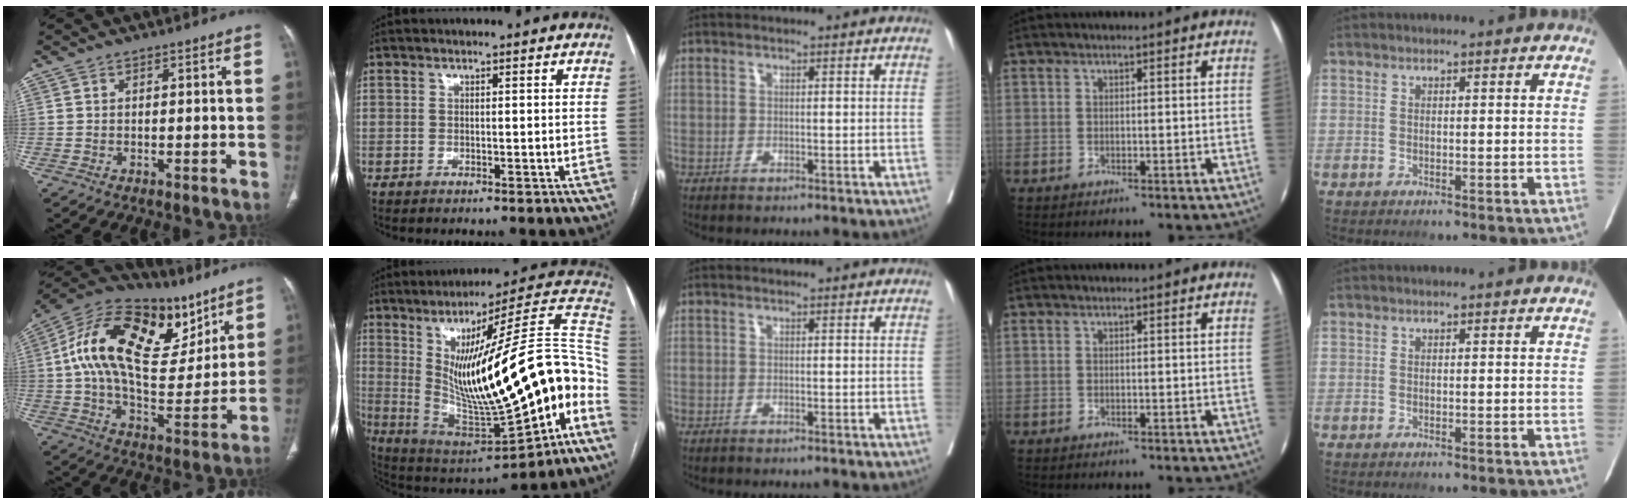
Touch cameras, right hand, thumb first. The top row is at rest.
{"thumb": {"total": 26.6, "force": [10.9, 14.2, 19.7], "torque": [-0.299, -0.003, 0.179]}, "index": {"total": 29.1, "force": [-4.1, 5.6, 28.2], "torque": [-0.400, 0.014, -0.046]}}